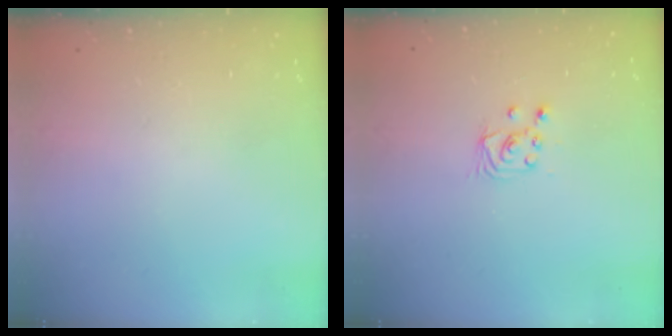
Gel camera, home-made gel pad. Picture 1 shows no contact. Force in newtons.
{"total": 3.0, "press": 3.0, "slide": 0.3}